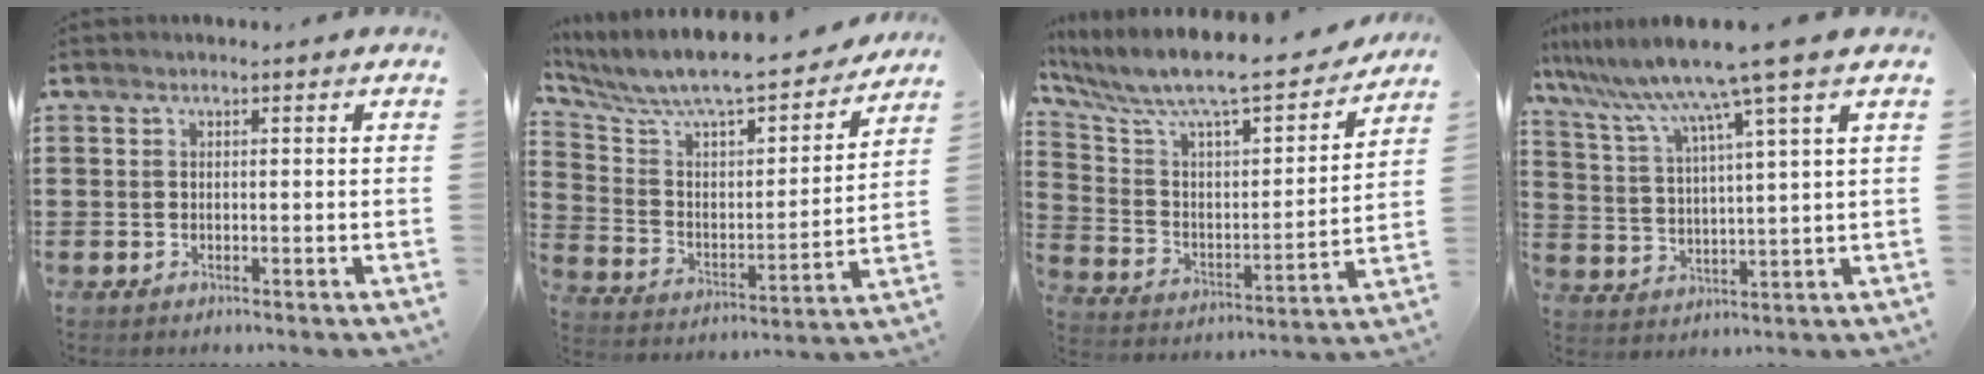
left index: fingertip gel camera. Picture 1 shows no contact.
{"total": 8.5, "force": [7.8, 1.2, 3.1], "torque": [-0.100, -0.062, 0.128]}
{"total": 9.0, "force": [7.9, 1.5, 4.2], "torque": [-0.120, -0.064, 0.128]}
{"total": 9.9, "force": [7.7, -1.2, 6.1], "torque": [-0.147, -0.039, 0.123]}